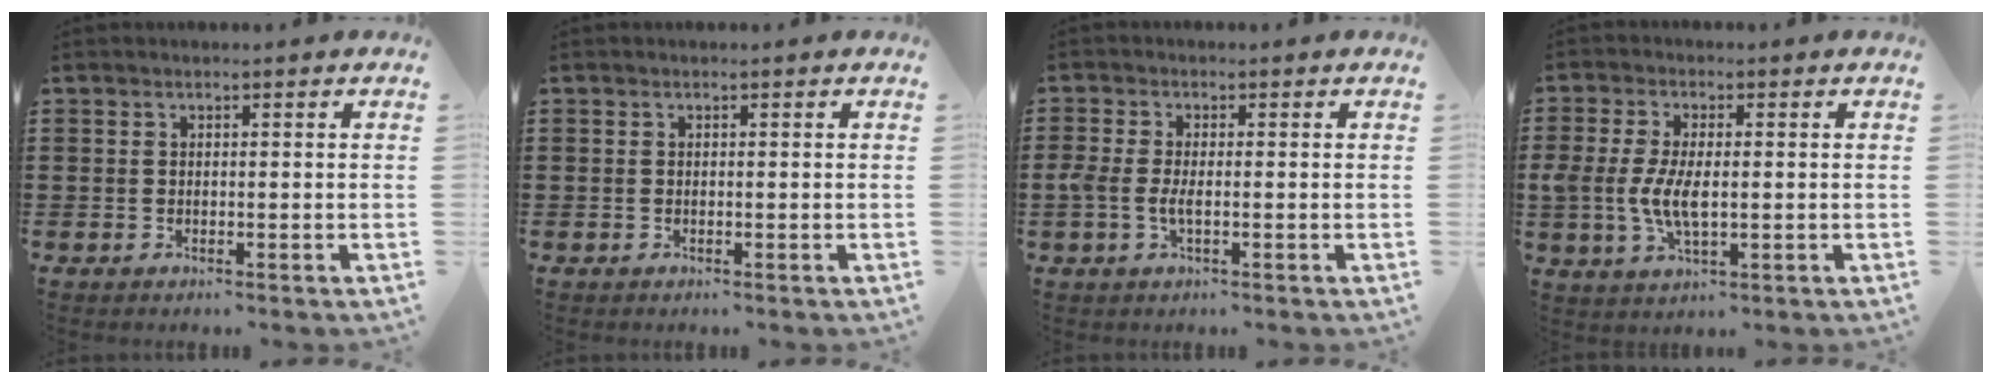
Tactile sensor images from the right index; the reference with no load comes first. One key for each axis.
{"total": 0.0}
{"total": 2.9, "fx": -0.7, "fy": 1.0, "fz": 2.7, "tx": -0.062, "ty": -0.002, "tz": -0.017}
{"total": 6.6, "fx": -0.4, "fy": 2.9, "fz": 5.9, "tx": -0.133, "ty": -0.005, "tz": -0.013}